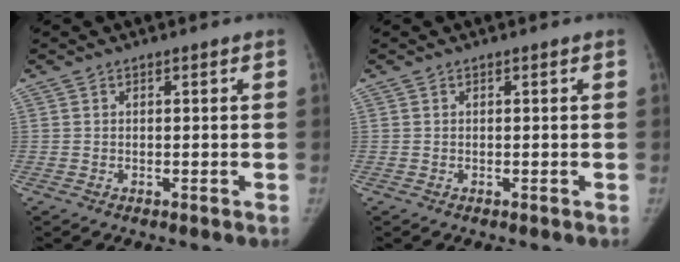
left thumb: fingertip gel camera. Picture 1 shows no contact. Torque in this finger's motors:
{"motor_torque": [-0.09, -0.04, 0.22, -0.03, 0.00]}